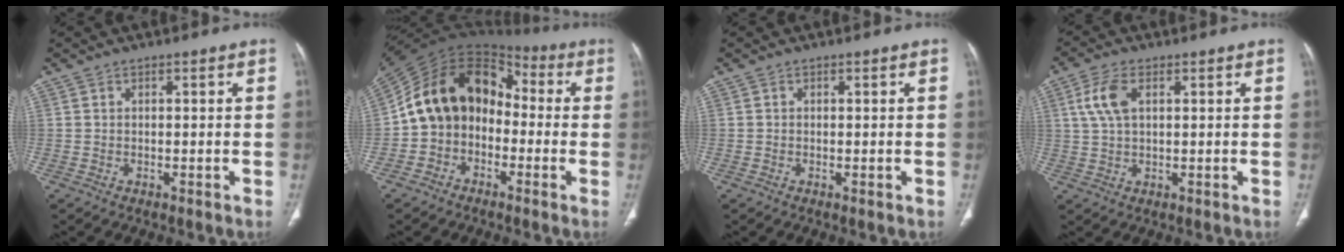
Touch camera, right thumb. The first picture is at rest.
{"total": 15.0, "force": [-1.9, 11.9, 9.0], "torque": [-0.128, 0.067, -0.050]}
{"total": 0.0}
{"total": 6.2, "force": [2.0, 3.3, 4.9], "torque": [-0.113, 0.007, 0.042]}